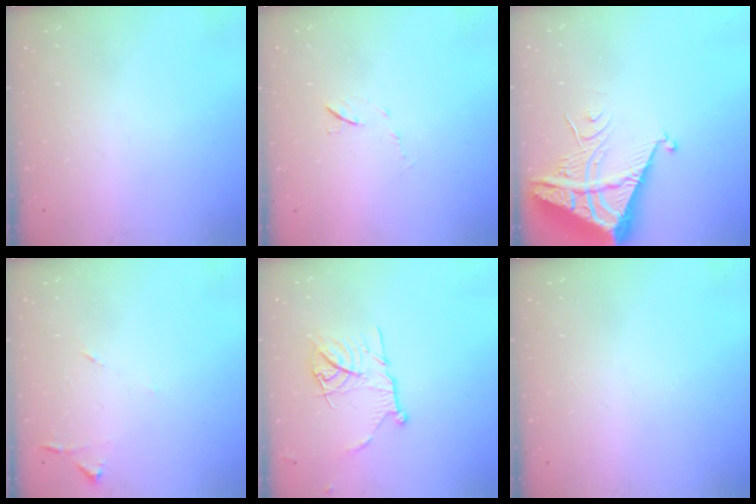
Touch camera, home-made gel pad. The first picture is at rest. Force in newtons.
{"total": 6.1, "press": 6.0, "slide": 0.9}
{"total": 8.3, "press": 8.2, "slide": 1.0}
{"total": 6.7, "press": 6.7, "slide": 0.7}
{"total": 12.8, "press": 12.8, "slide": 1.1}
{"total": 0.0}